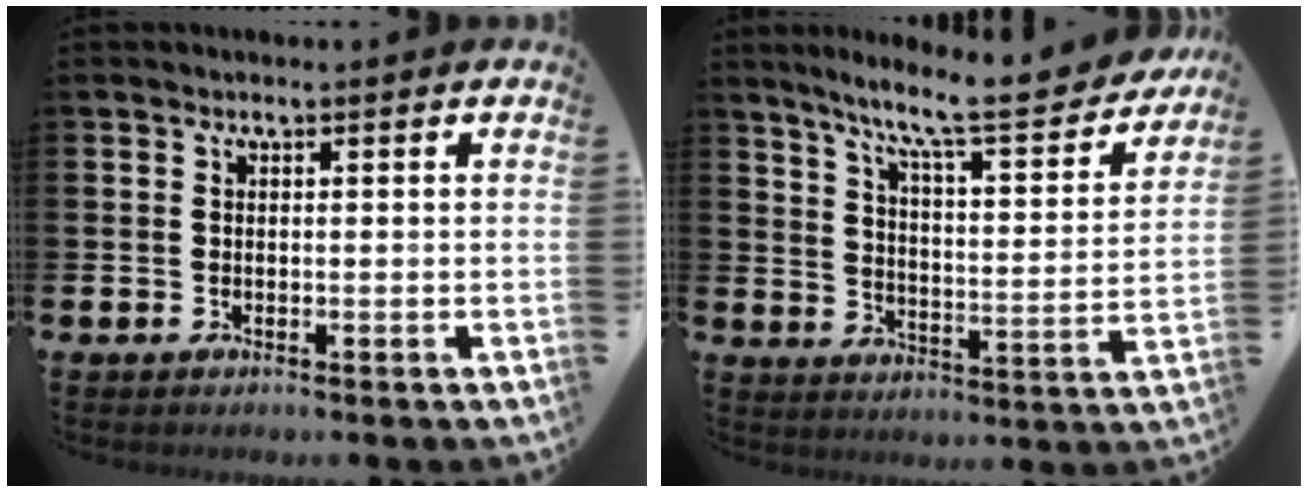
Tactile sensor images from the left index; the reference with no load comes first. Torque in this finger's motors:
{"motor_torque": [1.04, -1.10, 0.81, 0.21]}